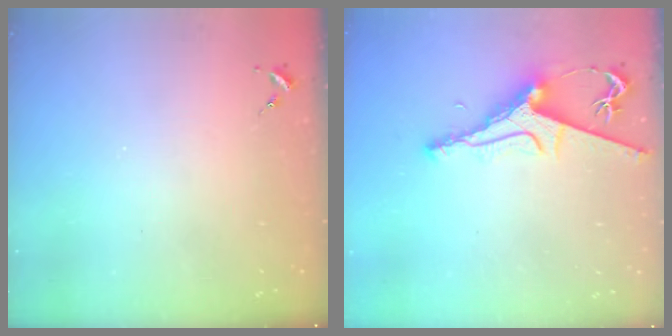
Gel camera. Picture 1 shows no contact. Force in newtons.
{"total": 8.3, "press": 8.2, "slide": 1.2}